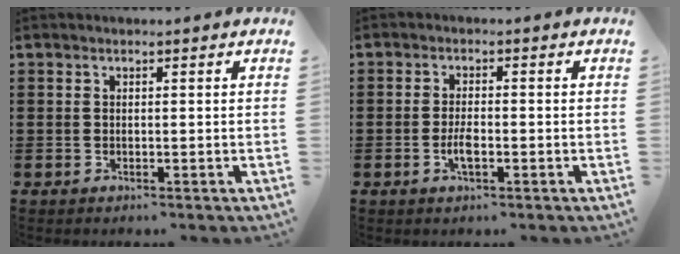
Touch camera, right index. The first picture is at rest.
{"total": 3.0, "force": [-1.1, 0.7, 2.7], "torque": [-0.056, -0.005, -0.021]}